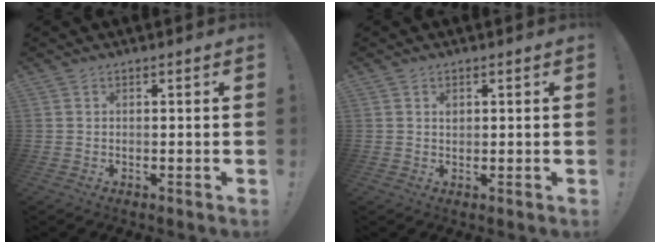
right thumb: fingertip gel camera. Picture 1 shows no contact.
{"total": 0.9, "force": [0.4, 0.8, 0.3], "torque": [-0.007, 0.001, 0.007]}